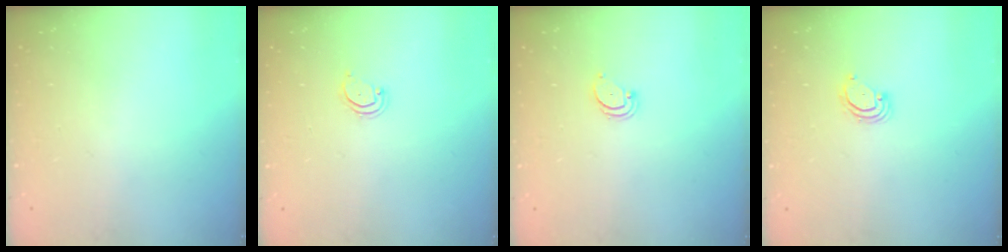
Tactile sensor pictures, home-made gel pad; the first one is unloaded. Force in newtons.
{"total": 2.5, "press": 2.5, "slide": 0.2}
{"total": 1.8, "press": 1.8, "slide": 0.2}
{"total": 2.9, "press": 2.9, "slide": 0.3}